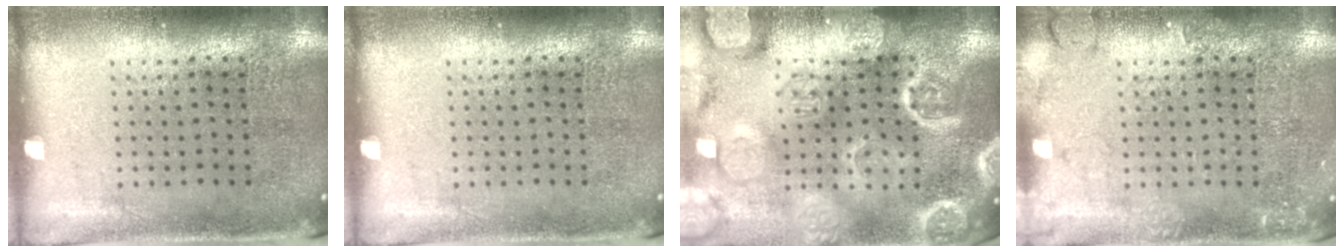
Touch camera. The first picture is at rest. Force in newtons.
{"total": 0.0}
{"total": 6.0, "press": 6.0, "slide": 0.9}
{"total": 2.0, "press": 2.0, "slide": 0.4}